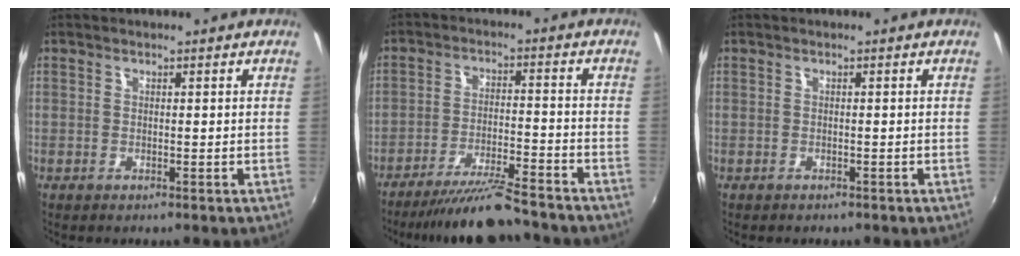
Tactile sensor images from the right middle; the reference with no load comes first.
{"total": 11.6, "force": [-10.5, 0.6, 4.8], "torque": [-0.106, -0.013, -0.174]}
{"total": 1.0, "force": [-0.7, 0.6, 0.1], "torque": [-0.006, -0.002, -0.010]}